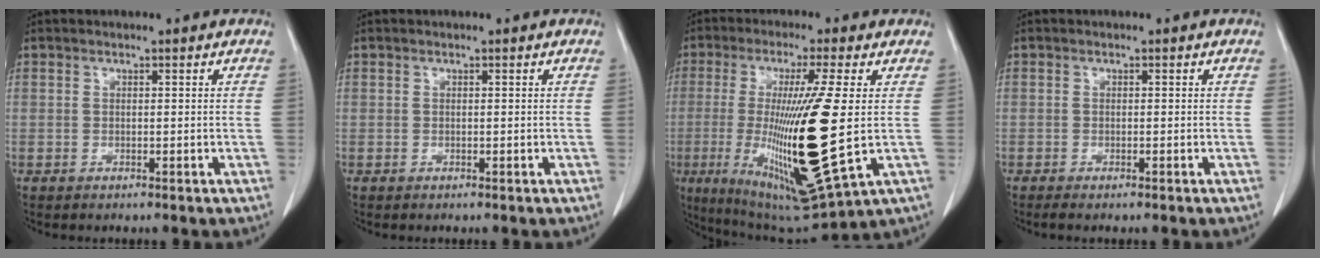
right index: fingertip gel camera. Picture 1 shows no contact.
{"total": 0.0}
{"total": 21.4, "force": [-1.9, 1.7, 21.2], "torque": [-0.424, -0.042, -0.024]}
{"total": 0.9, "force": [-0.6, -0.1, 0.6], "torque": [-0.013, -0.002, -0.013]}